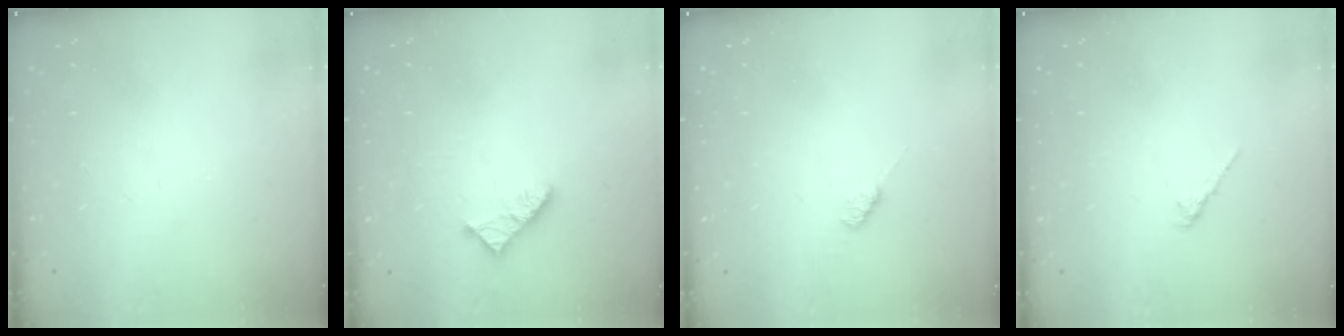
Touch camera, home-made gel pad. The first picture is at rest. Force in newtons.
{"total": 4.4, "press": 4.4, "slide": 0.6}
{"total": 2.2, "press": 2.2, "slide": 0.4}
{"total": 1.6, "press": 1.5, "slide": 0.5}